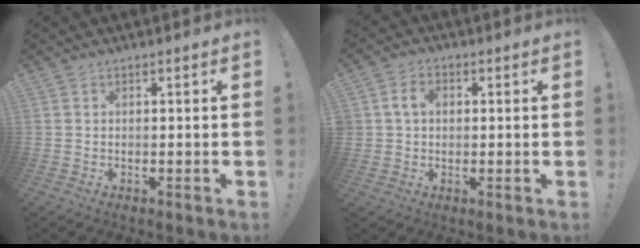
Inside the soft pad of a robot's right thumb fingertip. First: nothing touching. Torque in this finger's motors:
{"motor_torque": [0.07, 0.08, 0.04, 0.03, 0.05]}